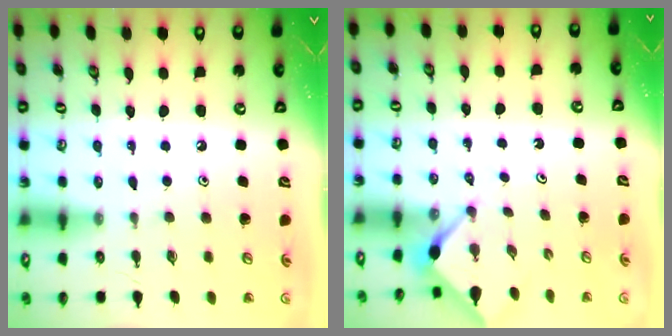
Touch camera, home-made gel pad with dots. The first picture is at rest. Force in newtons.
{"total": 2.9, "press": 2.9, "slide": 0.4}